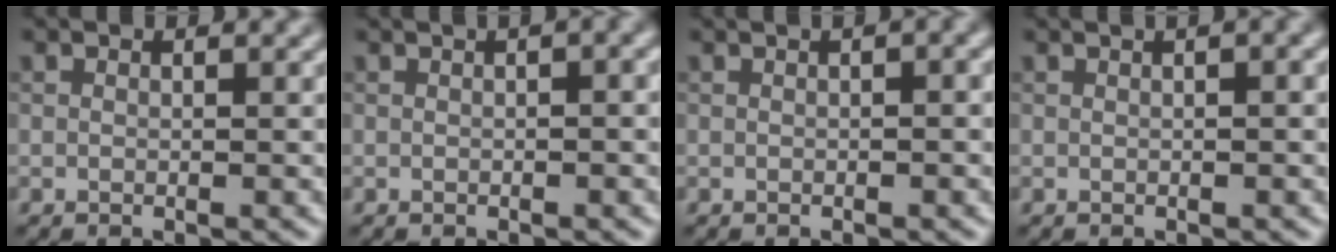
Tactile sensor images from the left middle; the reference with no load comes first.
{"total": 4.4, "force": [1.4, 1.9, 3.7], "torque": [-0.027, 0.031, -0.005]}
{"total": 3.1, "force": [1.0, 1.2, 2.7], "torque": [-0.020, 0.012, -0.001]}
{"total": 4.8, "force": [1.7, 2.3, 3.9], "torque": [-0.021, 0.033, -0.001]}